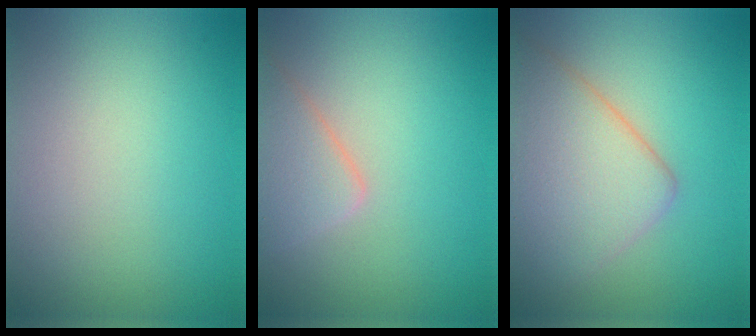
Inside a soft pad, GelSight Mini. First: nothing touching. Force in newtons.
{"total": 3.3, "press": 3.3, "slide": 0.2}
{"total": 6.8, "press": 6.8, "slide": 0.3}